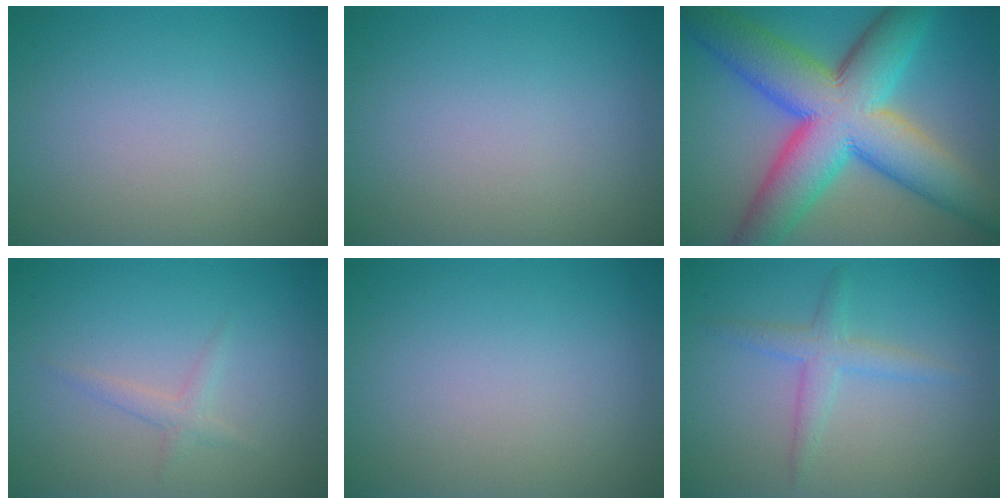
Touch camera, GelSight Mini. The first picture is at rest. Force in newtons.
{"total": 0.0}
{"total": 14.2, "press": 14.2, "slide": 0.3}
{"total": 1.2, "press": 1.2, "slide": 0.1}
{"total": 0.0}
{"total": 2.2, "press": 2.2, "slide": 0.2}